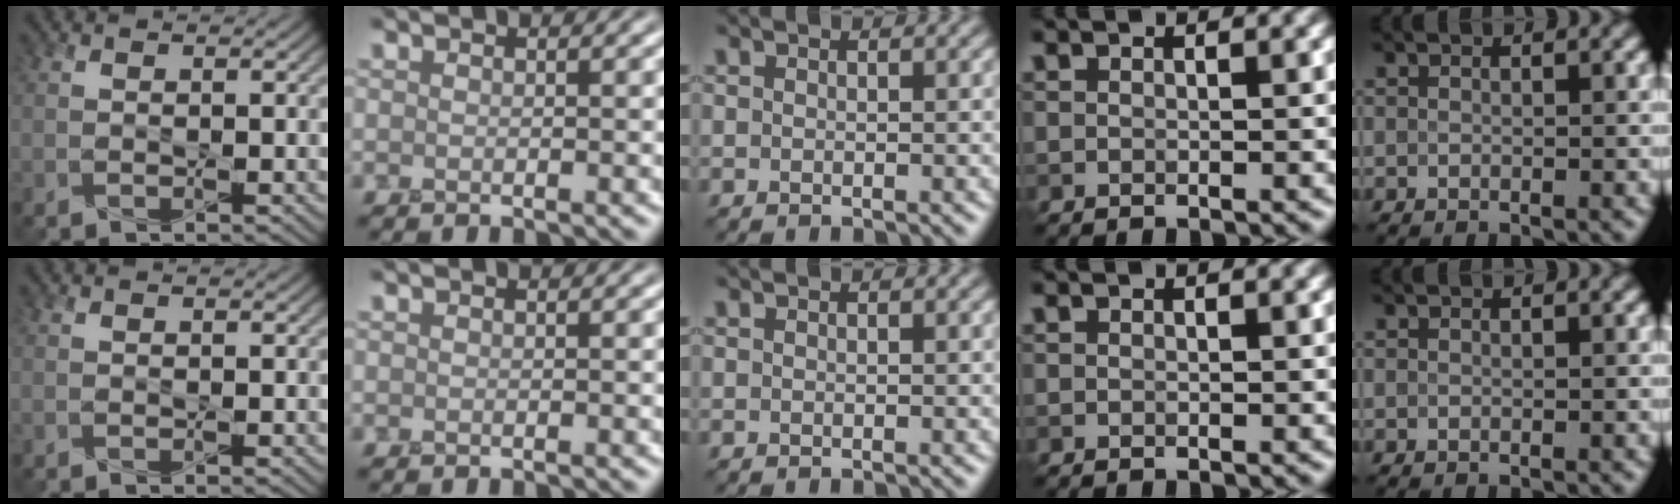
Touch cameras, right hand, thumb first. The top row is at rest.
{}